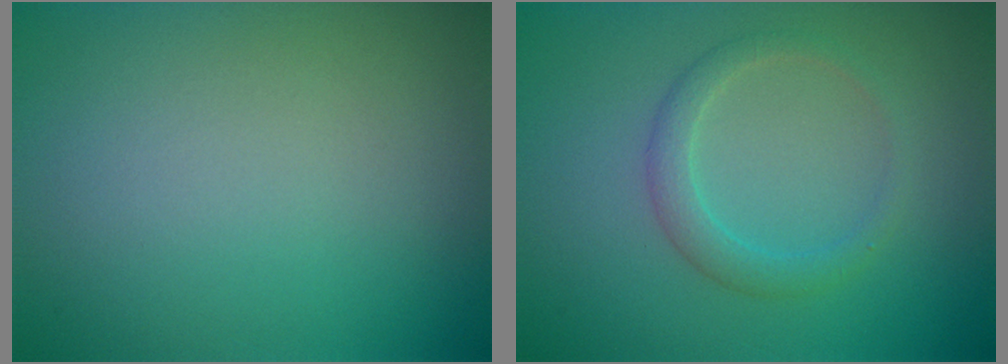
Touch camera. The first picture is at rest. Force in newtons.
{"total": 2.0, "press": 2.0, "slide": 0.1}